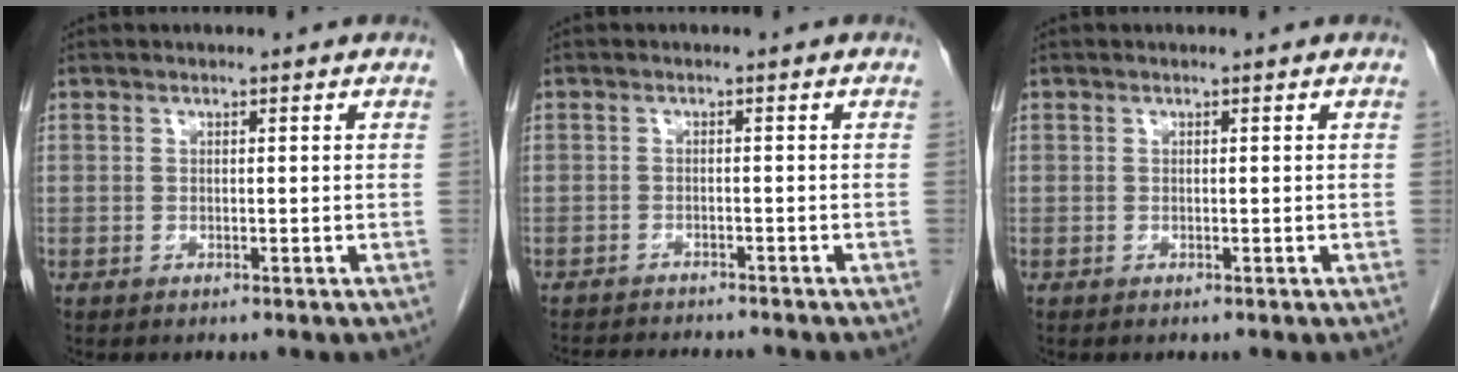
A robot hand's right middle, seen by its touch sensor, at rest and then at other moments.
{"total": 8.3, "force": [-7.8, 1.0, 2.8], "torque": [-0.042, -0.011, -0.110]}
{"total": 0.0}